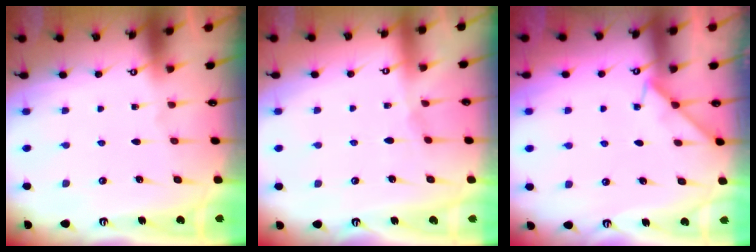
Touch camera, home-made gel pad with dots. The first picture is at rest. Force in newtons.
{"total": 4.3, "press": 4.3, "slide": 0.7}
{"total": 5.6, "press": 5.6, "slide": 0.7}